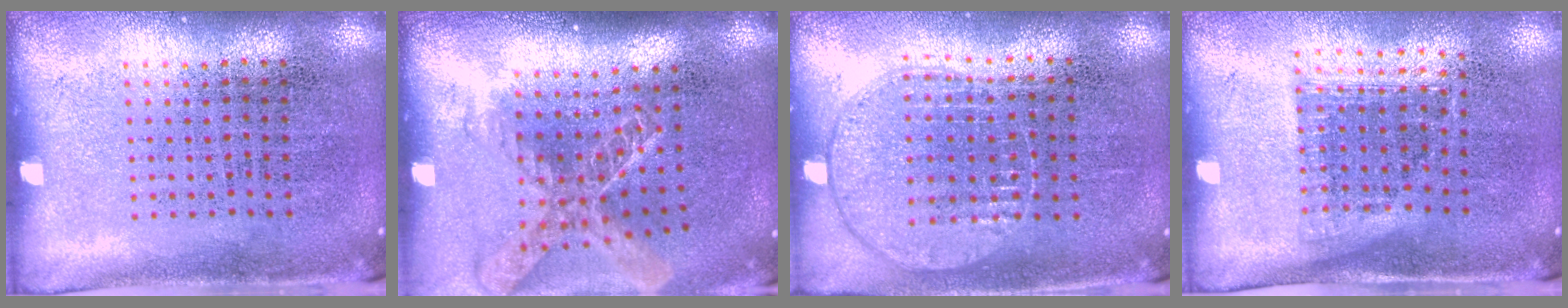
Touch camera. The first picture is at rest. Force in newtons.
{"total": 1.9, "press": 1.5, "slide": 1.3}
{"total": 1.0, "press": 0.9, "slide": 0.4}
{"total": 1.1, "press": 0.9, "slide": 0.6}